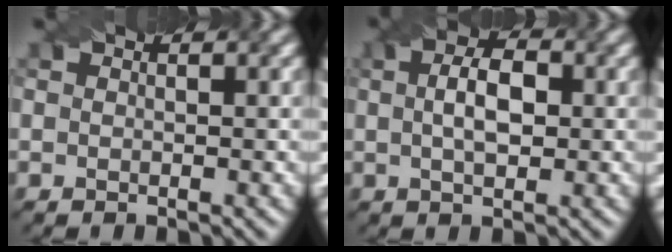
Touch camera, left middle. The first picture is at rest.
{"total": 3.2, "force": [-0.2, 1.8, 2.7], "torque": [-0.043, 0.007, 0.009]}